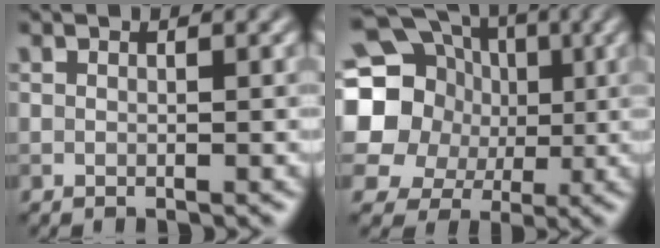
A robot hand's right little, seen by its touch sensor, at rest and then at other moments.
{"total": 18.2, "force": [2.8, 16.4, 7.4], "torque": [-0.165, 0.029, 0.005]}